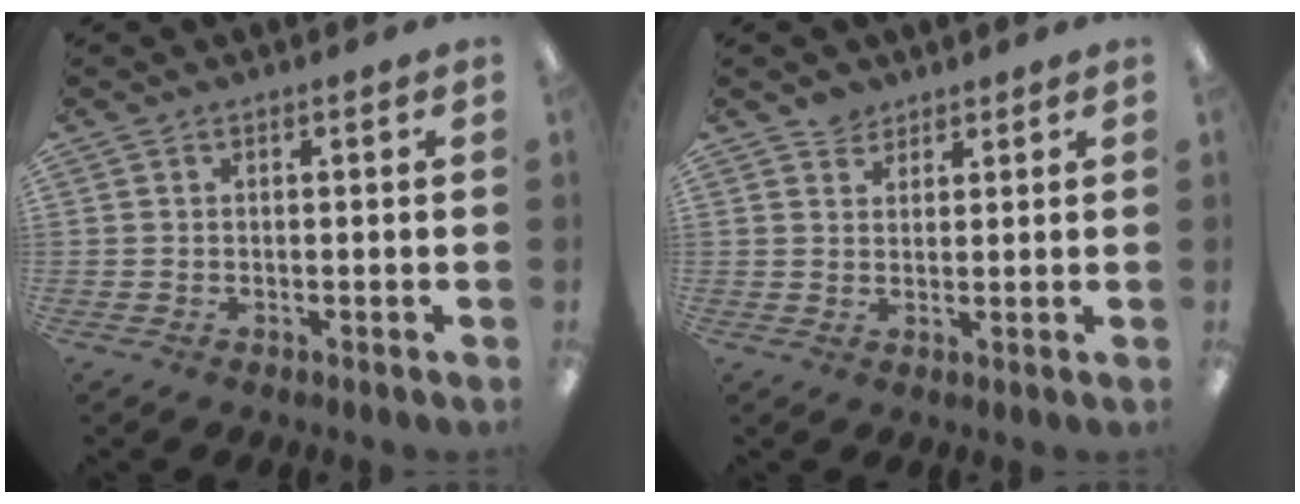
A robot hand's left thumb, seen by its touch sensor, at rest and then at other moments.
{"total": 3.1, "force": [2.5, 1.9, 0.2], "torque": [0.000, -0.005, 0.048]}